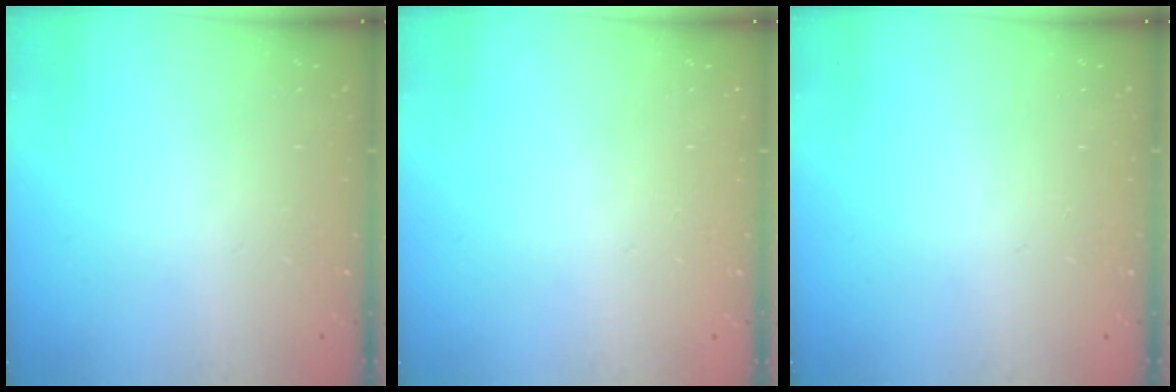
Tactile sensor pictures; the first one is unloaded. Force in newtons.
{"total": 0.0}
{"total": 0.0}